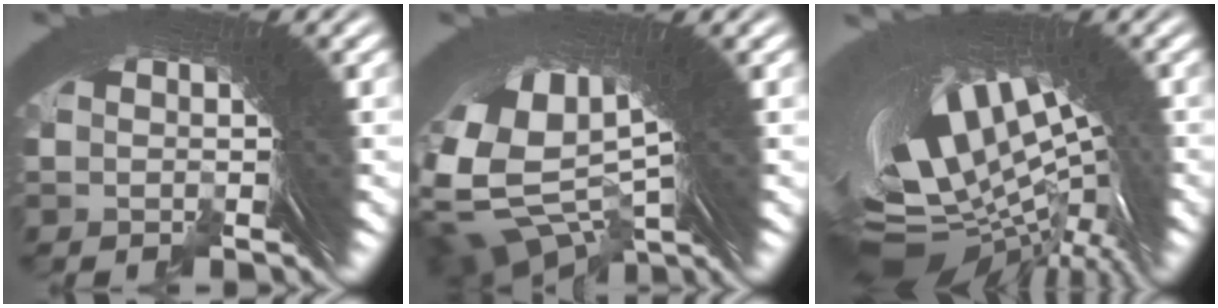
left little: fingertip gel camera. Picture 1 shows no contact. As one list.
[{"total": 13.3, "force": [-0.4, 9.4, 9.4], "torque": [-0.234, -0.057, 0.017]}, {"total": 17.3, "force": [-1.6, 10.6, 13.6], "torque": [-0.252, -0.049, 0.002]}]